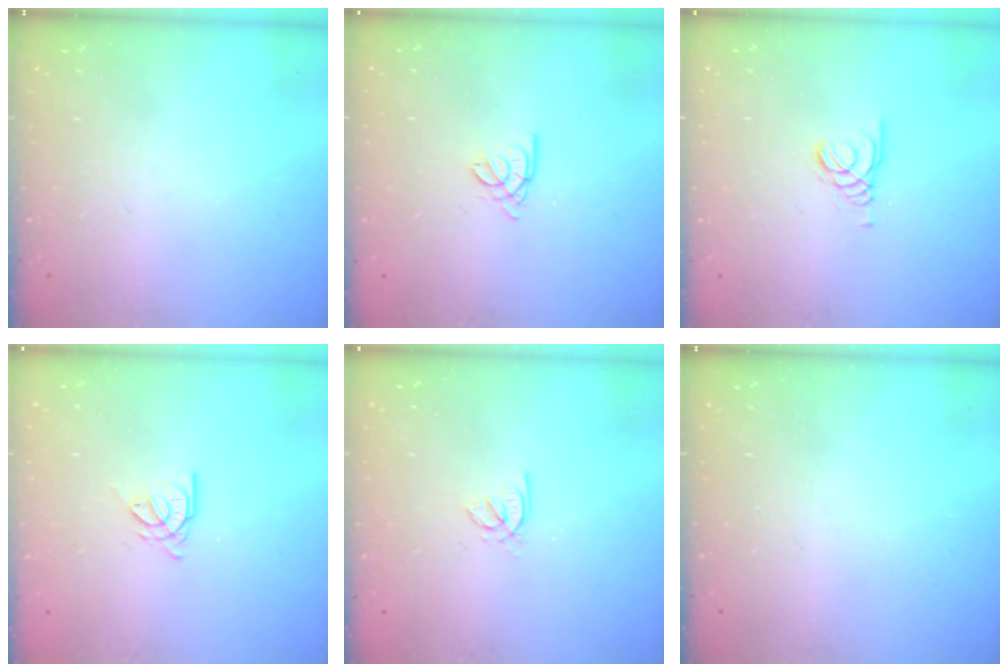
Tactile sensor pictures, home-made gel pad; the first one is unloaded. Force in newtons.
{"total": 2.6, "press": 2.5, "slide": 0.5}
{"total": 1.5, "press": 1.4, "slide": 0.1}
{"total": 4.2, "press": 4.1, "slide": 0.4}
{"total": 1.8, "press": 1.8, "slide": 0.5}
{"total": 0.0}